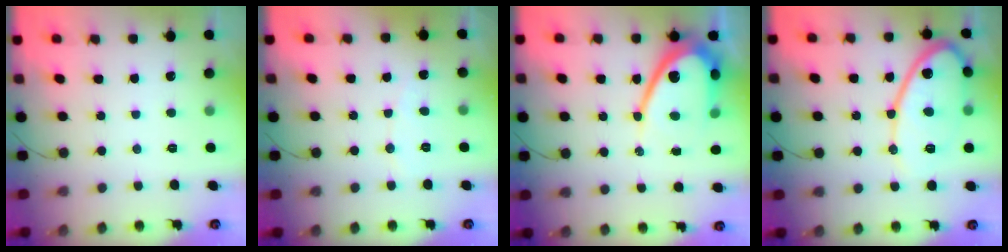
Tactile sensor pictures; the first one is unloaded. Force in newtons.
{"total": 3.0, "press": 3.0, "slide": 0.3}
{"total": 14.1, "press": 14.0, "slide": 1.1}
{"total": 13.8, "press": 13.8, "slide": 1.1}